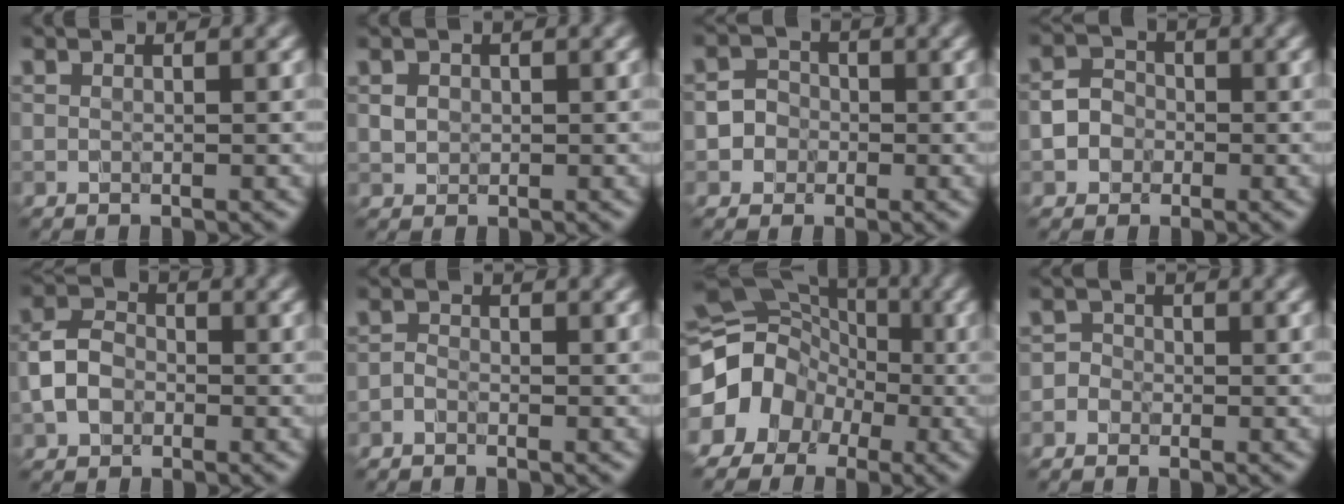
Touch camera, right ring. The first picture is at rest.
{"total": 0.9, "force": [0.2, 0.8, 0.2], "torque": [0.000, -0.003, 0.003]}
{"total": 2.9, "force": [-0.9, 2.8, 0.2], "torque": [0.029, 0.006, -0.028]}
{"total": 2.5, "force": [-0.8, 2.3, 0.7], "torque": [0.010, 0.003, -0.021]}
{"total": 3.4, "force": [-1.0, 2.6, 1.9], "torque": [-0.036, 0.005, -0.026]}
{"total": 0.6, "force": [-0.5, 0.3, 0.1], "torque": [0.000, 0.001, -0.014]}
{"total": 11.4, "force": [-1.8, 10.2, 4.7], "torque": [-0.090, -0.001, -0.058]}
{"total": 1.5, "force": [-0.5, 1.4, 0.0], "torque": [0.023, 0.010, -0.021]}